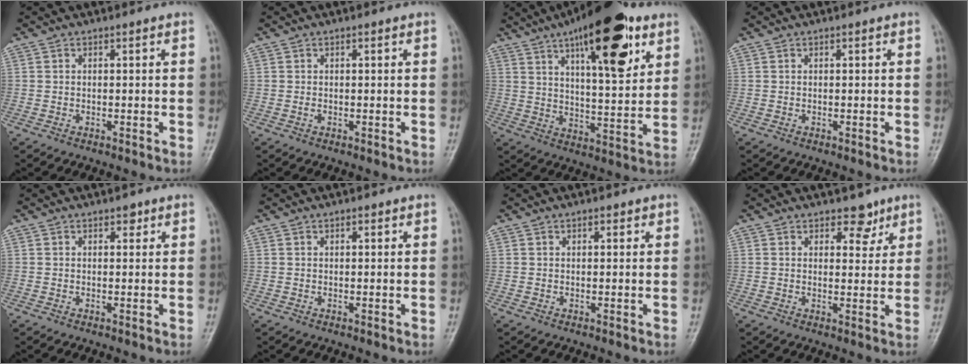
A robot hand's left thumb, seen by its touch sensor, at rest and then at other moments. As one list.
[{"total": 0.8, "force": [0.1, 0.5, 0.6], "torque": [-0.008, 0.001, 0.004]}, {"total": 20.8, "force": [10.9, 7.0, 16.3], "torque": [-0.219, -0.035, 0.166]}, {"total": 0.0}, {"total": 1.5, "force": [0.9, 0.9, 0.8], "torque": [-0.001, -0.002, 0.010]}, {"total": 1.0, "force": [0.6, 0.5, 0.6], "torque": [-0.007, -0.001, 0.007]}, {"total": 1.5, "force": [0.9, 0.8, 0.9], "torque": [-0.006, -0.002, 0.009]}, {"total": 4.3, "force": [3.0, 2.5, 1.8], "torque": [0.004, -0.017, 0.042]}]